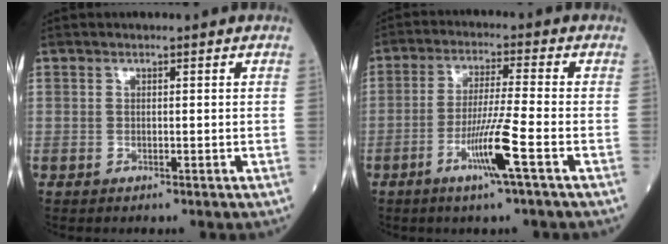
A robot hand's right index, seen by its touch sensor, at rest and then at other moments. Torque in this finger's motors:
{"motor_torque": [0.89, -0.02, 0.65, 0.17]}